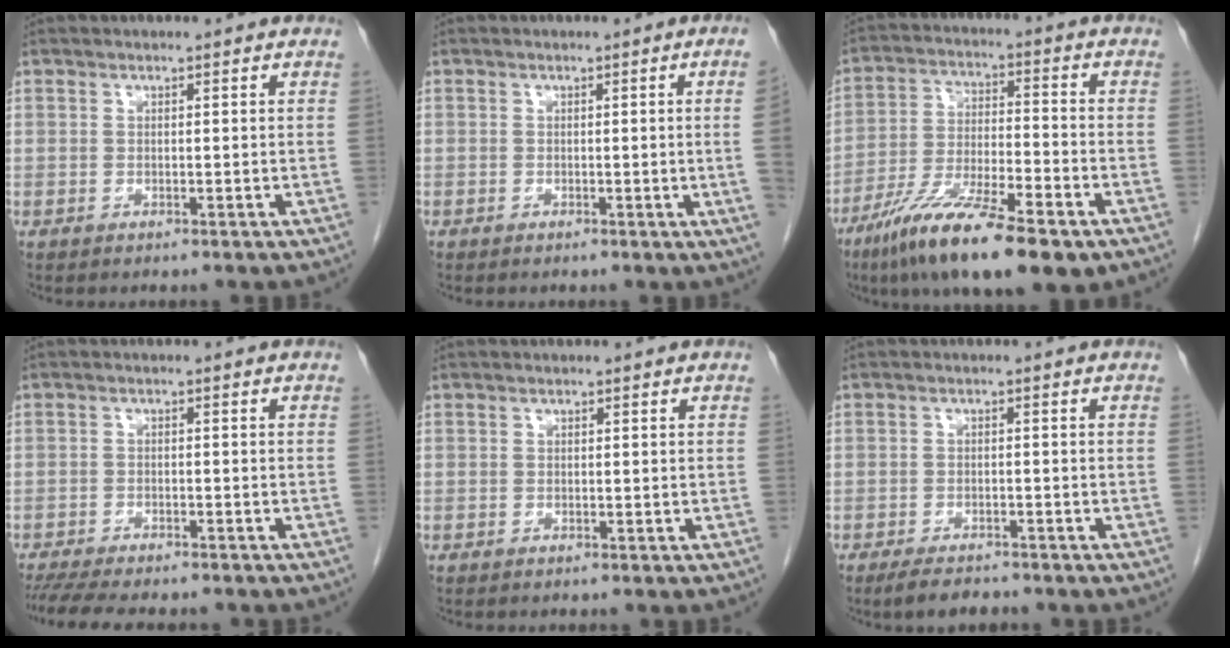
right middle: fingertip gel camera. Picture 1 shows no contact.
{"total": 3.3, "force": [-0.3, -1.4, 3.0], "torque": [-0.039, -0.005, -0.002]}
{"total": 17.0, "force": [-10.8, 3.2, 12.8], "torque": [-0.220, -0.032, -0.186]}
{"total": 11.6, "force": [-10.0, 2.6, 5.3], "torque": [-0.085, -0.011, -0.141]}
{"total": 0.0}
{"total": 3.7, "force": [-3.1, 1.1, 1.7], "torque": [-0.032, -0.005, -0.049]}